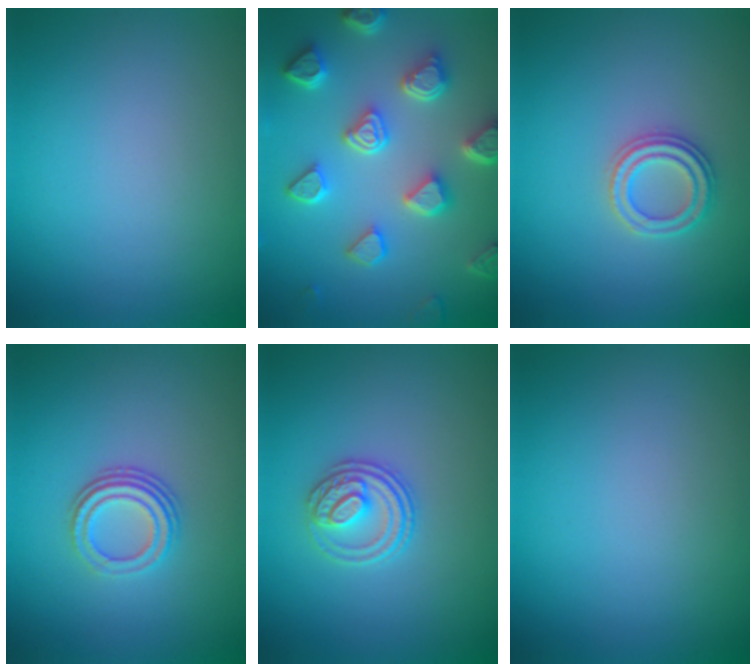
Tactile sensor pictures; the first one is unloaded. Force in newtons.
{"total": 6.6, "press": 5.3, "slide": 4.0}
{"total": 2.2, "press": 2.2, "slide": 0.3}
{"total": 3.0, "press": 2.1, "slide": 2.1}
{"total": 2.8, "press": 2.6, "slide": 1.2}
{"total": 0.0}